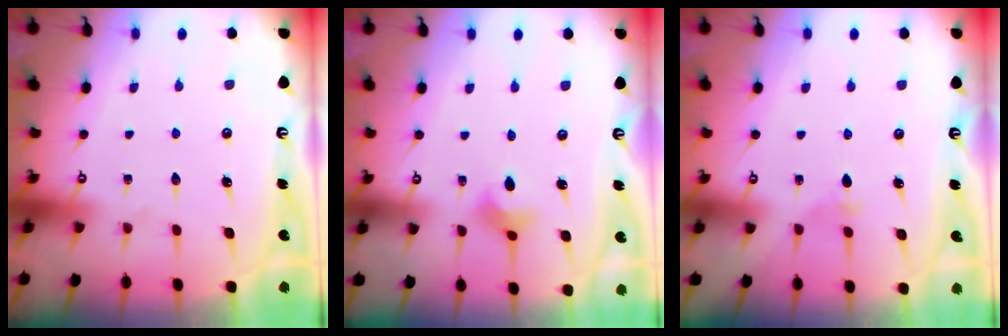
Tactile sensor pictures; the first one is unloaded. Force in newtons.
{"total": 5.2, "press": 5.0, "slide": 1.4}
{"total": 2.7, "press": 2.6, "slide": 0.7}